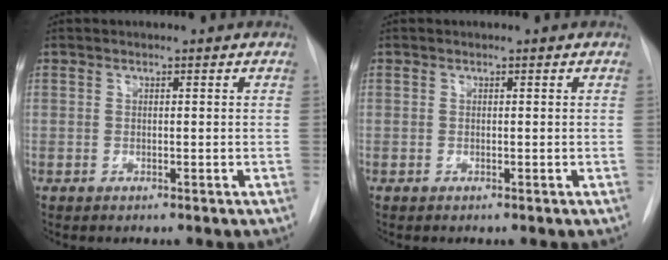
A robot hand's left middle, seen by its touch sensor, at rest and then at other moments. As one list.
[{"total": 0.0}]